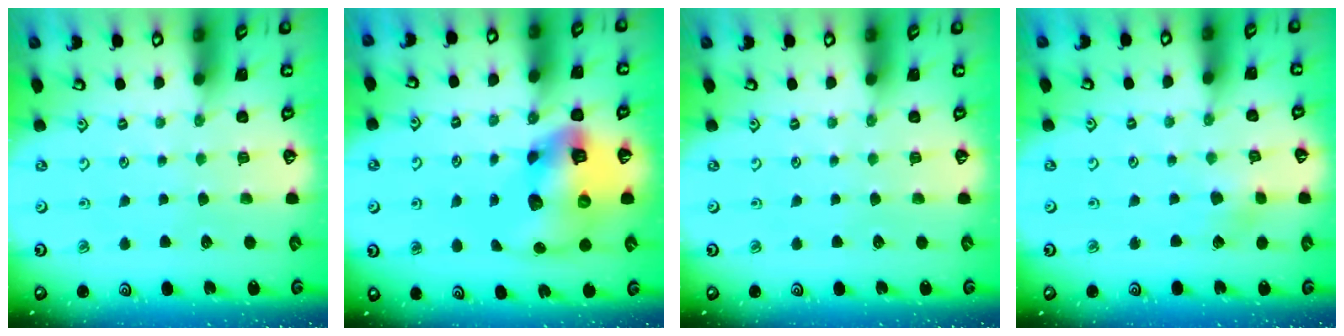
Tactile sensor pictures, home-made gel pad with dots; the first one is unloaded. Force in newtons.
{"total": 15.9, "press": 15.7, "slide": 2.4}
{"total": 0.0}
{"total": 3.0, "press": 3.0, "slide": 0.4}